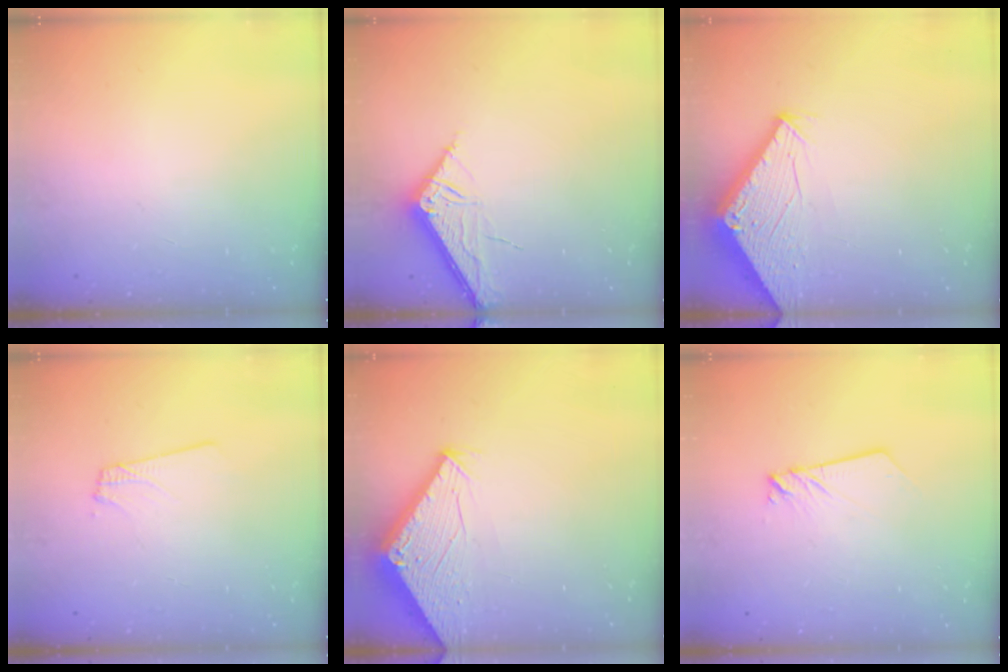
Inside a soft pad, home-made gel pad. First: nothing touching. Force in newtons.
{"total": 6.6, "press": 6.5, "slide": 0.7}
{"total": 2.9, "press": 2.9, "slide": 0.1}
{"total": 1.8, "press": 1.8, "slide": 0.1}
{"total": 2.9, "press": 2.9, "slide": 0.1}
{"total": 2.4, "press": 2.4, "slide": 0.1}